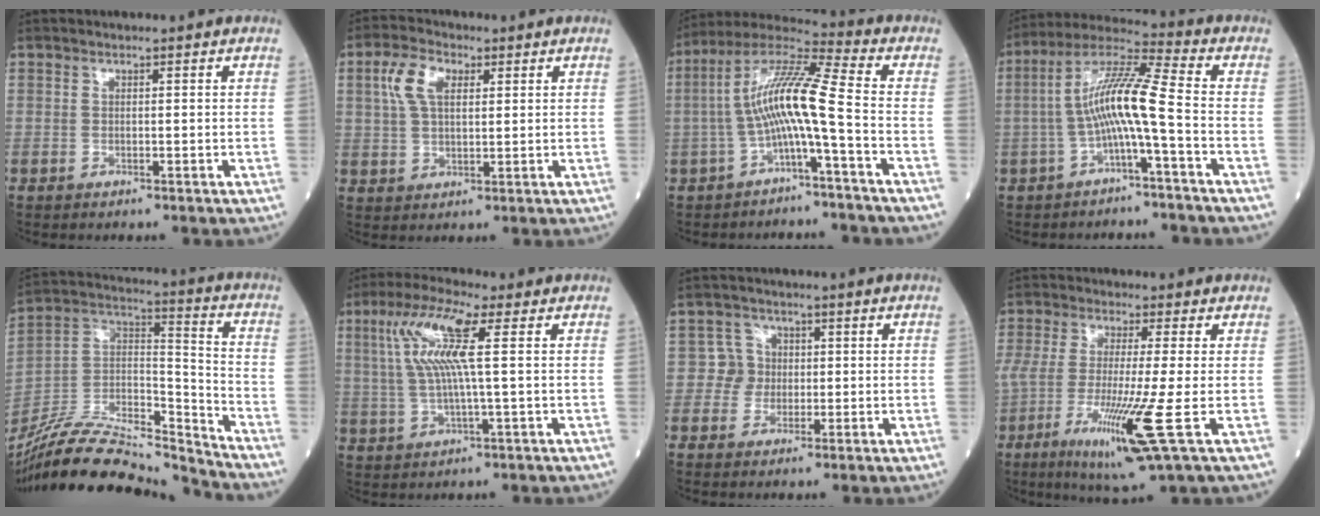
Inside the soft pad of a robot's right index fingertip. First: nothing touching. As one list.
[{"total": 6.4, "force": [2.4, 3.3, 5.0], "torque": [-0.115, 0.015, 0.048]}, {"total": 10.6, "force": [-2.3, -0.2, 10.4], "torque": [-0.203, 0.031, -0.049]}, {"total": 9.7, "force": [-2.1, -0.3, 9.5], "torque": [-0.182, 0.028, -0.045]}, {"total": 23.0, "force": [-21.4, 3.4, 7.5], "torque": [-0.168, 0.014, -0.373]}, {"total": 9.8, "force": [2.7, 0.2, 9.5], "torque": [-0.206, 0.016, 0.051]}, {"total": 3.2, "force": [0.0, 3.2, 0.0], "torque": [0.012, 0.008, -0.002]}, {"total": 11.9, "force": [-4.1, -1.1, 11.1], "torque": [-0.225, -0.037, -0.074]}]